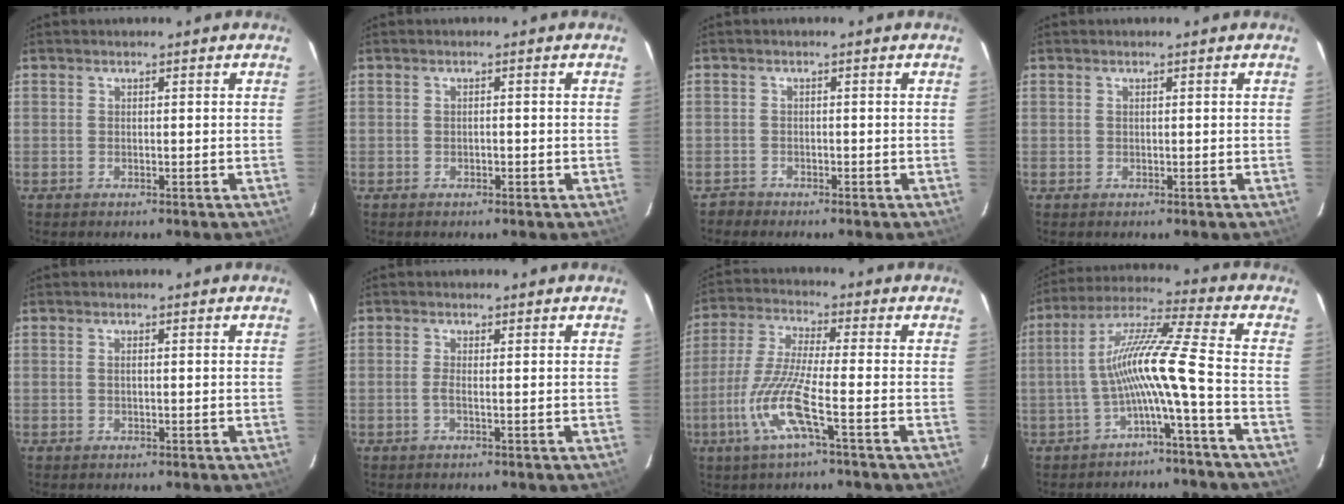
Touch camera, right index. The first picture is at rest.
{"total": 0.6, "force": [-0.3, 0.4, 0.4], "torque": [-0.006, 0.003, -0.005]}
{"total": 1.7, "force": [-1.3, 1.1, -0.3], "torque": [0.001, 0.008, -0.024]}
{"total": 0.0}
{"total": 0.8, "force": [0.1, 0.2, 0.7], "torque": [-0.015, 0.001, 0.000]}
{"total": 0.9, "force": [-0.2, -0.3, 0.8], "torque": [-0.019, -0.001, -0.006]}
{"total": 10.6, "force": [-4.3, 0.2, 9.8], "torque": [-0.216, -0.005, -0.086]}
{"total": 10.5, "force": [-3.5, -1.5, 9.8], "torque": [-0.194, 0.012, -0.063]}